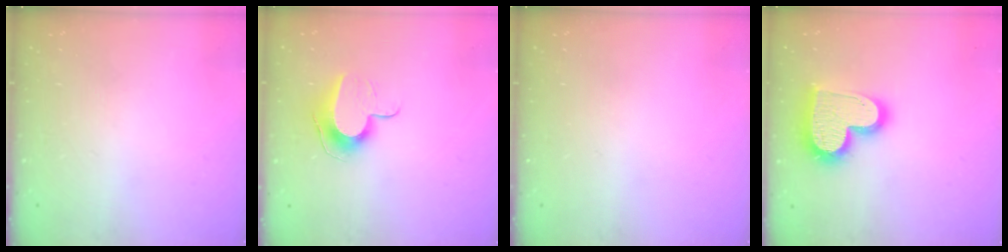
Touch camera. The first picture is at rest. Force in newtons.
{"total": 9.8, "press": 9.8, "slide": 0.1}
{"total": 0.0}
{"total": 18.7, "press": 18.7, "slide": 1.6}